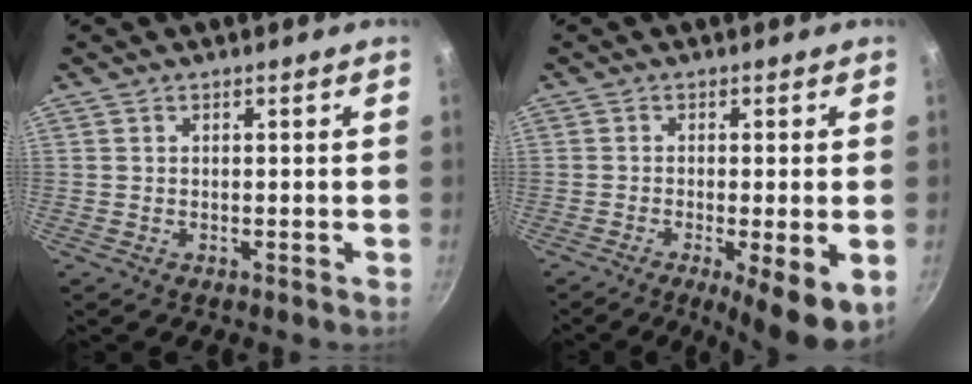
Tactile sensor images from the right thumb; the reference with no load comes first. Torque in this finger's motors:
{"motor_torque": [0.03, 0.52, 0.05, -0.05, 0.10]}